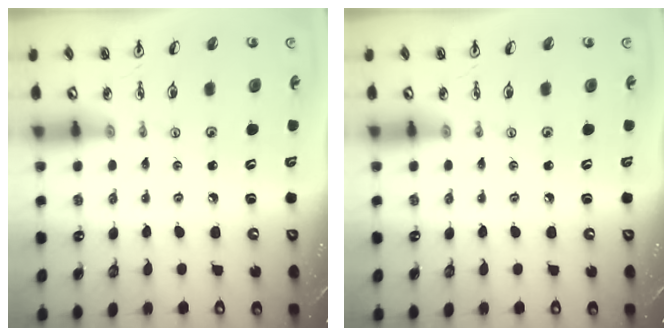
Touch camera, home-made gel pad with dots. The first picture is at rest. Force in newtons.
{"total": 0.0}